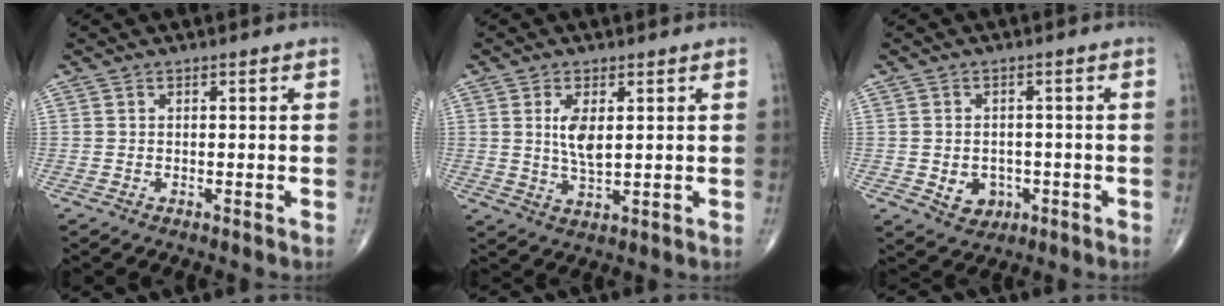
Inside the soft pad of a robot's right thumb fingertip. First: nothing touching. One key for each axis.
{"total": 5.5, "fx": 1.3, "fy": 2.3, "fz": 4.8, "tx": -0.088, "ty": -0.014, "tz": 0.031}
{"total": 4.9, "fx": -1.2, "fy": 4.1, "fz": 2.6, "tx": -0.016, "ty": 0.007, "tz": -0.006}